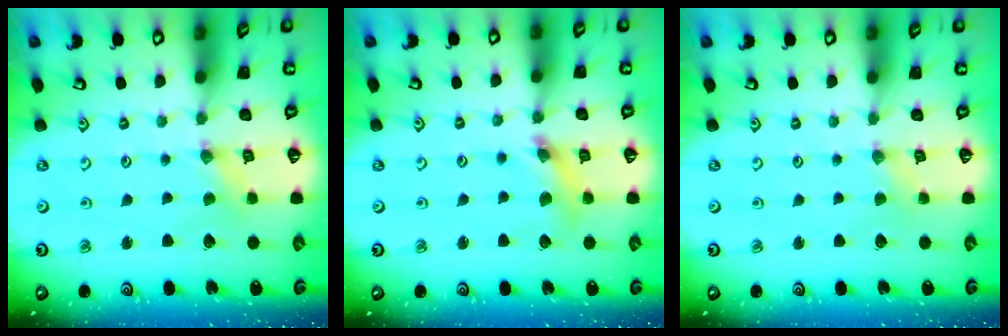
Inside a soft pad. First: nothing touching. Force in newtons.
{"total": 8.2, "press": 8.1, "slide": 0.8}
{"total": 2.0, "press": 2.0, "slide": 0.4}